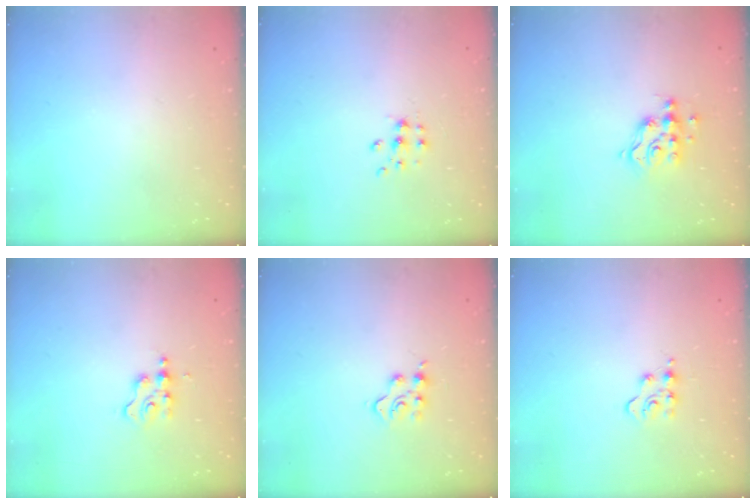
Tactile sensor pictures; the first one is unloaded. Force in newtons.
{"total": 7.1, "press": 7.1, "slide": 0.6}
{"total": 8.6, "press": 8.5, "slide": 0.6}
{"total": 2.6, "press": 2.6, "slide": 0.3}
{"total": 5.1, "press": 5.0, "slide": 0.5}
{"total": 4.6, "press": 4.6, "slide": 0.6}